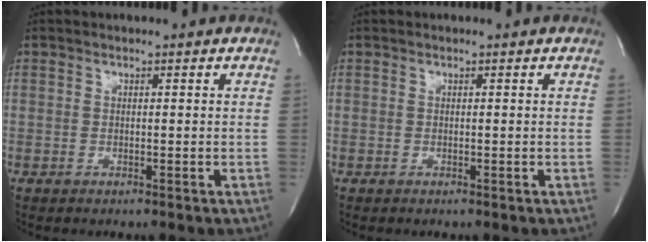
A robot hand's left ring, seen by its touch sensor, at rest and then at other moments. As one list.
[{"total": 0.0}]